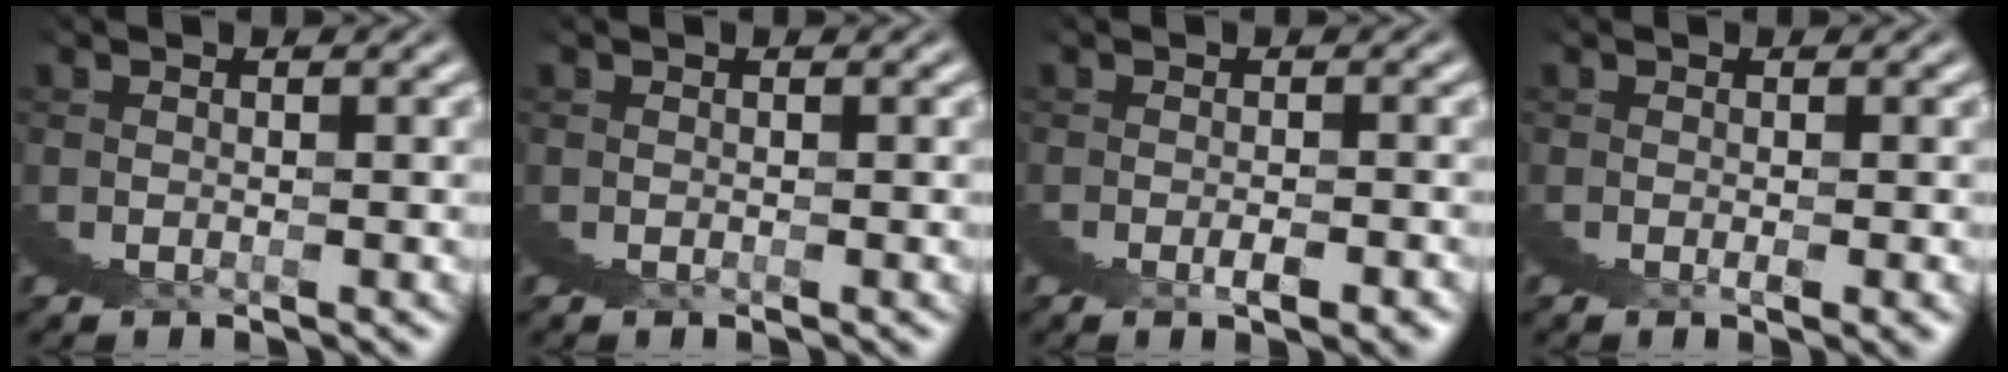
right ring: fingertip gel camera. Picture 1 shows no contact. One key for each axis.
{"total": 0.0}
{"total": 0.9, "fx": -0.1, "fy": -0.3, "fz": 0.9, "tx": -0.001, "ty": 0.011, "tz": -0.004}
{"total": 0.7, "fx": 0.1, "fy": -0.2, "fz": 0.6, "tx": -0.008, "ty": 0.003, "tz": 0.004}